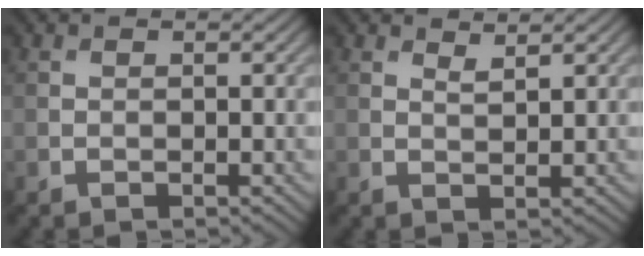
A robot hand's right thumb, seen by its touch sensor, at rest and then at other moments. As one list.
[{"total": 1.5, "force": [1.4, 0.2, 0.6], "torque": [-0.016, -0.002, 0.027]}]